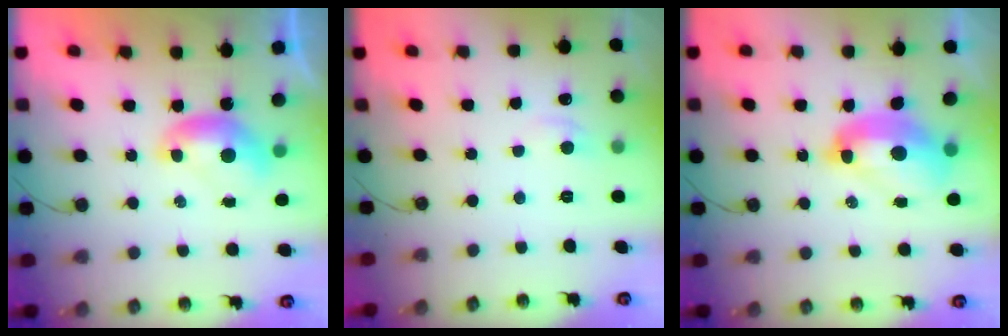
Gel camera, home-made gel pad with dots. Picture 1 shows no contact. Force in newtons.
{"total": 0.8, "press": 0.2, "slide": 0.7}
{"total": 6.4, "press": 6.3, "slide": 1.2}